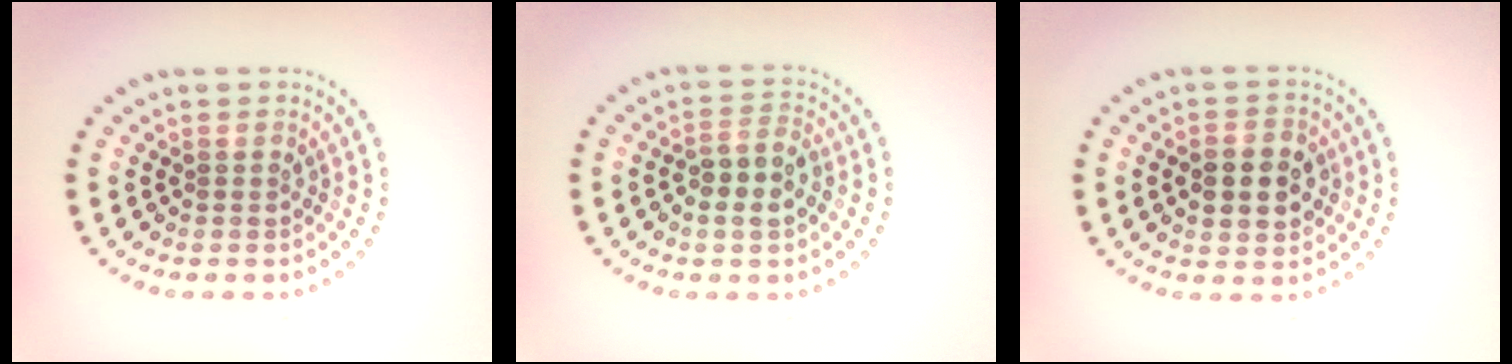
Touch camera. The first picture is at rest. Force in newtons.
{"total": 3.2, "press": 3.0, "slide": 1.1}
{"total": 3.7, "press": 3.7, "slide": 0.1}